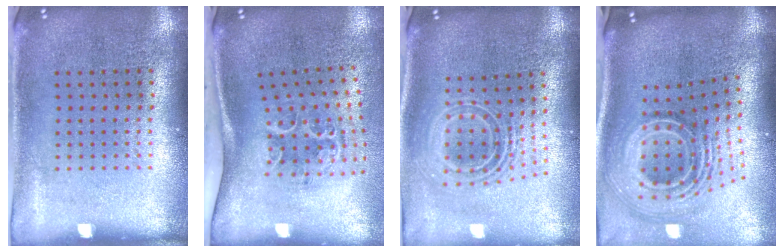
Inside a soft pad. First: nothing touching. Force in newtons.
{"total": 1.6, "press": 1.3, "slide": 1.0}
{"total": 2.2, "press": 1.6, "slide": 1.5}
{"total": 3.0, "press": 1.8, "slide": 2.4}